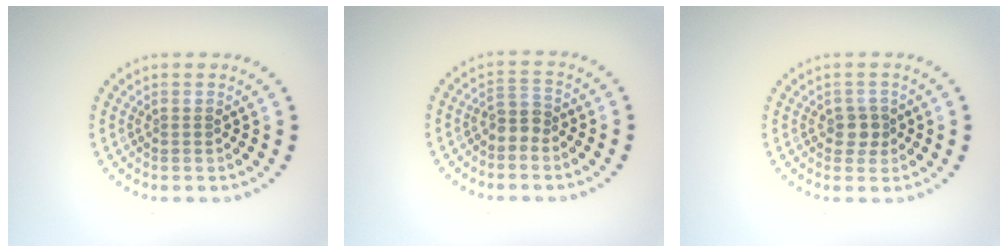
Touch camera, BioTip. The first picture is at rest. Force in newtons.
{"total": 2.0, "press": 1.7, "slide": 1.0}
{"total": 1.8, "press": 1.5, "slide": 0.9}